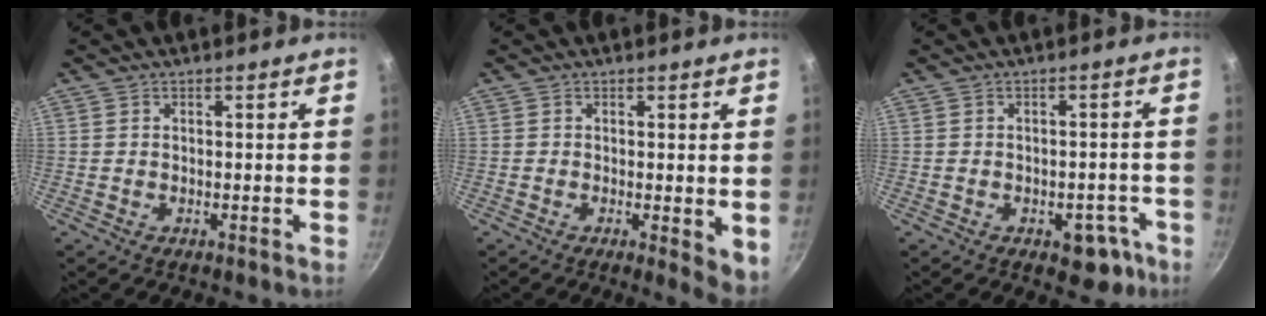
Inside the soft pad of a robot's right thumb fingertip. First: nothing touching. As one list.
[{"total": 4.2, "force": [-0.4, 1.4, 4.0], "torque": [-0.051, -0.011, -0.008]}, {"total": 5.8, "force": [-3.1, 3.5, 3.4], "torque": [-0.018, 0.028, -0.032]}]